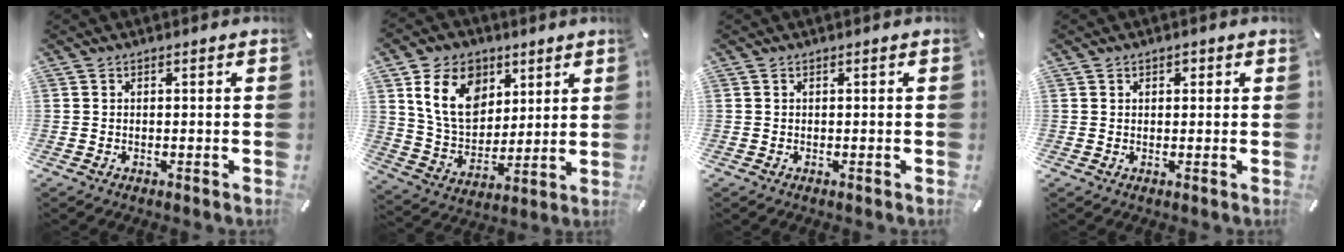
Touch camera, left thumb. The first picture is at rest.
{"total": 14.6, "force": [6.3, 10.9, 7.4], "torque": [-0.148, -0.015, 0.120]}
{"total": 0.0}
{"total": 1.0, "force": [0.4, 0.9, 0.3], "torque": [0.003, 0.001, 0.005]}